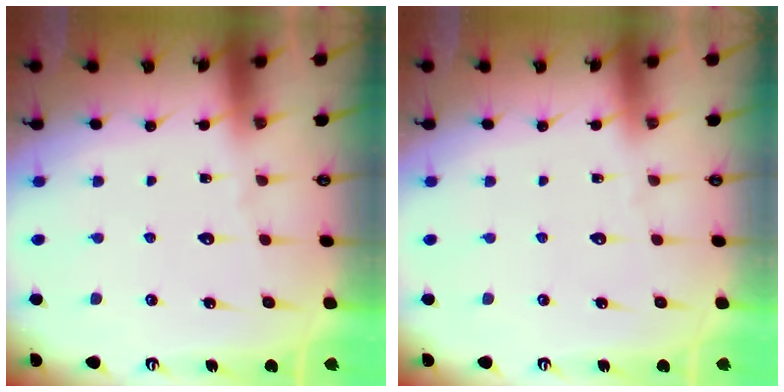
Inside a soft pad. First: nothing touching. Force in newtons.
{"total": 0.0}